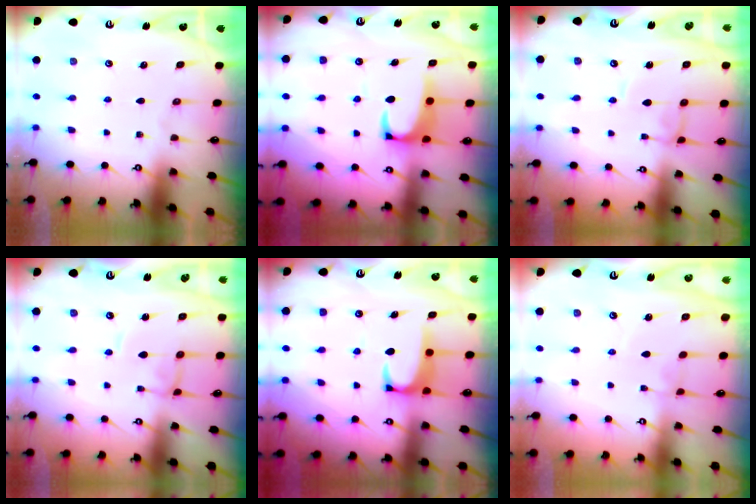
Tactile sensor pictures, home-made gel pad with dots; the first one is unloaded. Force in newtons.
{"total": 2.1, "press": 1.8, "slide": 0.9}
{"total": 0.8, "press": 0.7, "slide": 0.1}
{"total": 0.0}
{"total": 2.0, "press": 2.0, "slide": 0.3}
{"total": 2.8, "press": 2.7, "slide": 0.4}